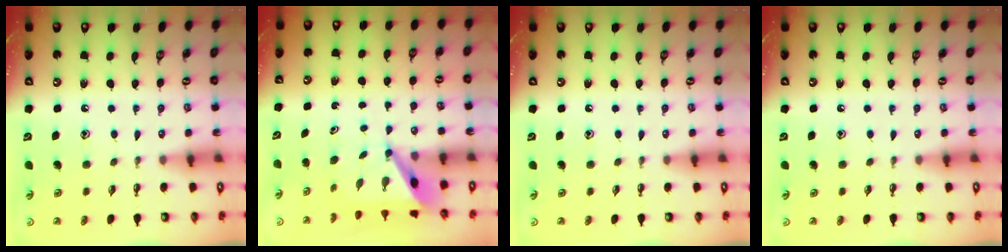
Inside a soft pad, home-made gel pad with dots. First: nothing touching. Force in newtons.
{"total": 5.5, "press": 5.5, "slide": 0.6}
{"total": 0.0}
{"total": 0.0}